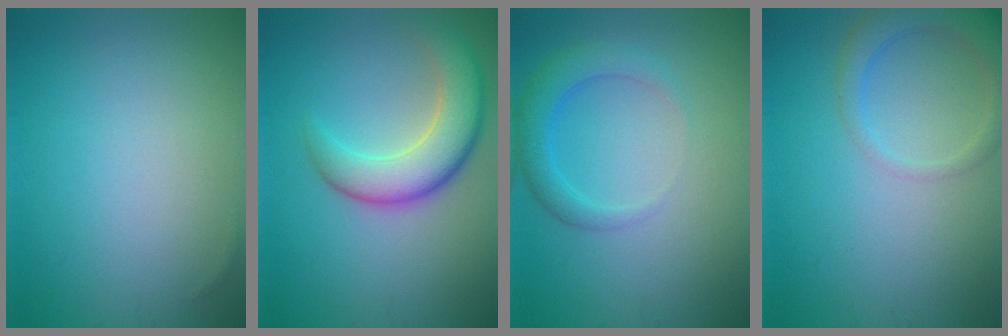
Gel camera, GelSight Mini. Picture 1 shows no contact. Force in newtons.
{"total": 6.0, "press": 6.0, "slide": 0.4}
{"total": 2.9, "press": 2.9, "slide": 0.2}
{"total": 3.9, "press": 3.9, "slide": 0.3}